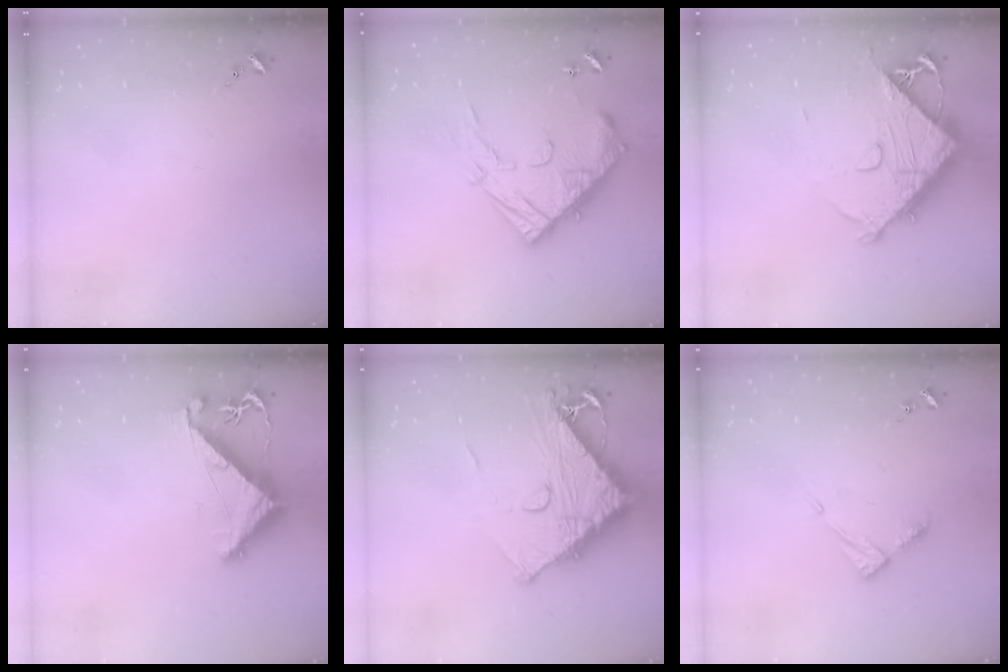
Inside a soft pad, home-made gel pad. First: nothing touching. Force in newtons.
{"total": 19.3, "press": 19.2, "slide": 1.6}
{"total": 12.5, "press": 12.5, "slide": 1.3}
{"total": 8.0, "press": 8.0, "slide": 0.7}
{"total": 15.0, "press": 14.9, "slide": 1.4}
{"total": 7.4, "press": 7.4, "slide": 0.6}